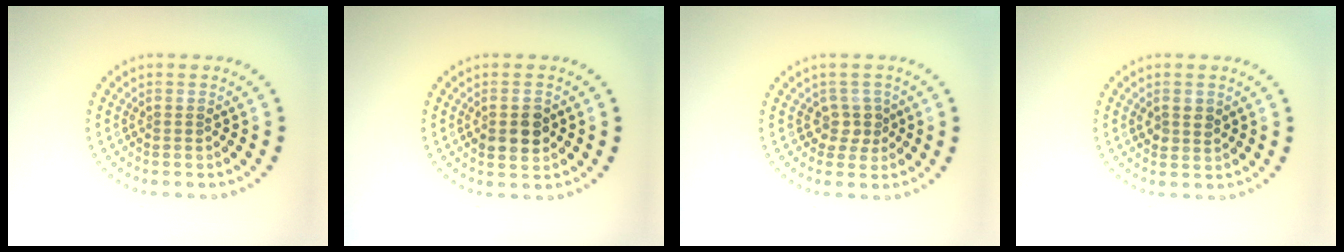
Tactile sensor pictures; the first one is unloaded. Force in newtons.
{"total": 3.0, "press": 3.0, "slide": 0.2}
{"total": 2.0, "press": 1.5, "slide": 1.3}
{"total": 1.6, "press": 1.6, "slide": 0.4}